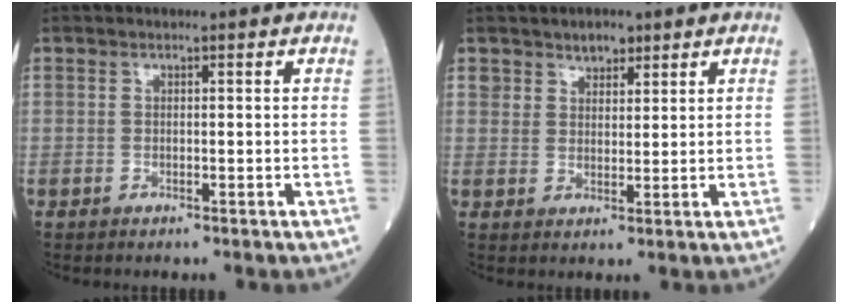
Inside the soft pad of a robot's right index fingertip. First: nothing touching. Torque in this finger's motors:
{"motor_torque": [-0.05, 0.09, 0.00, 0.02]}